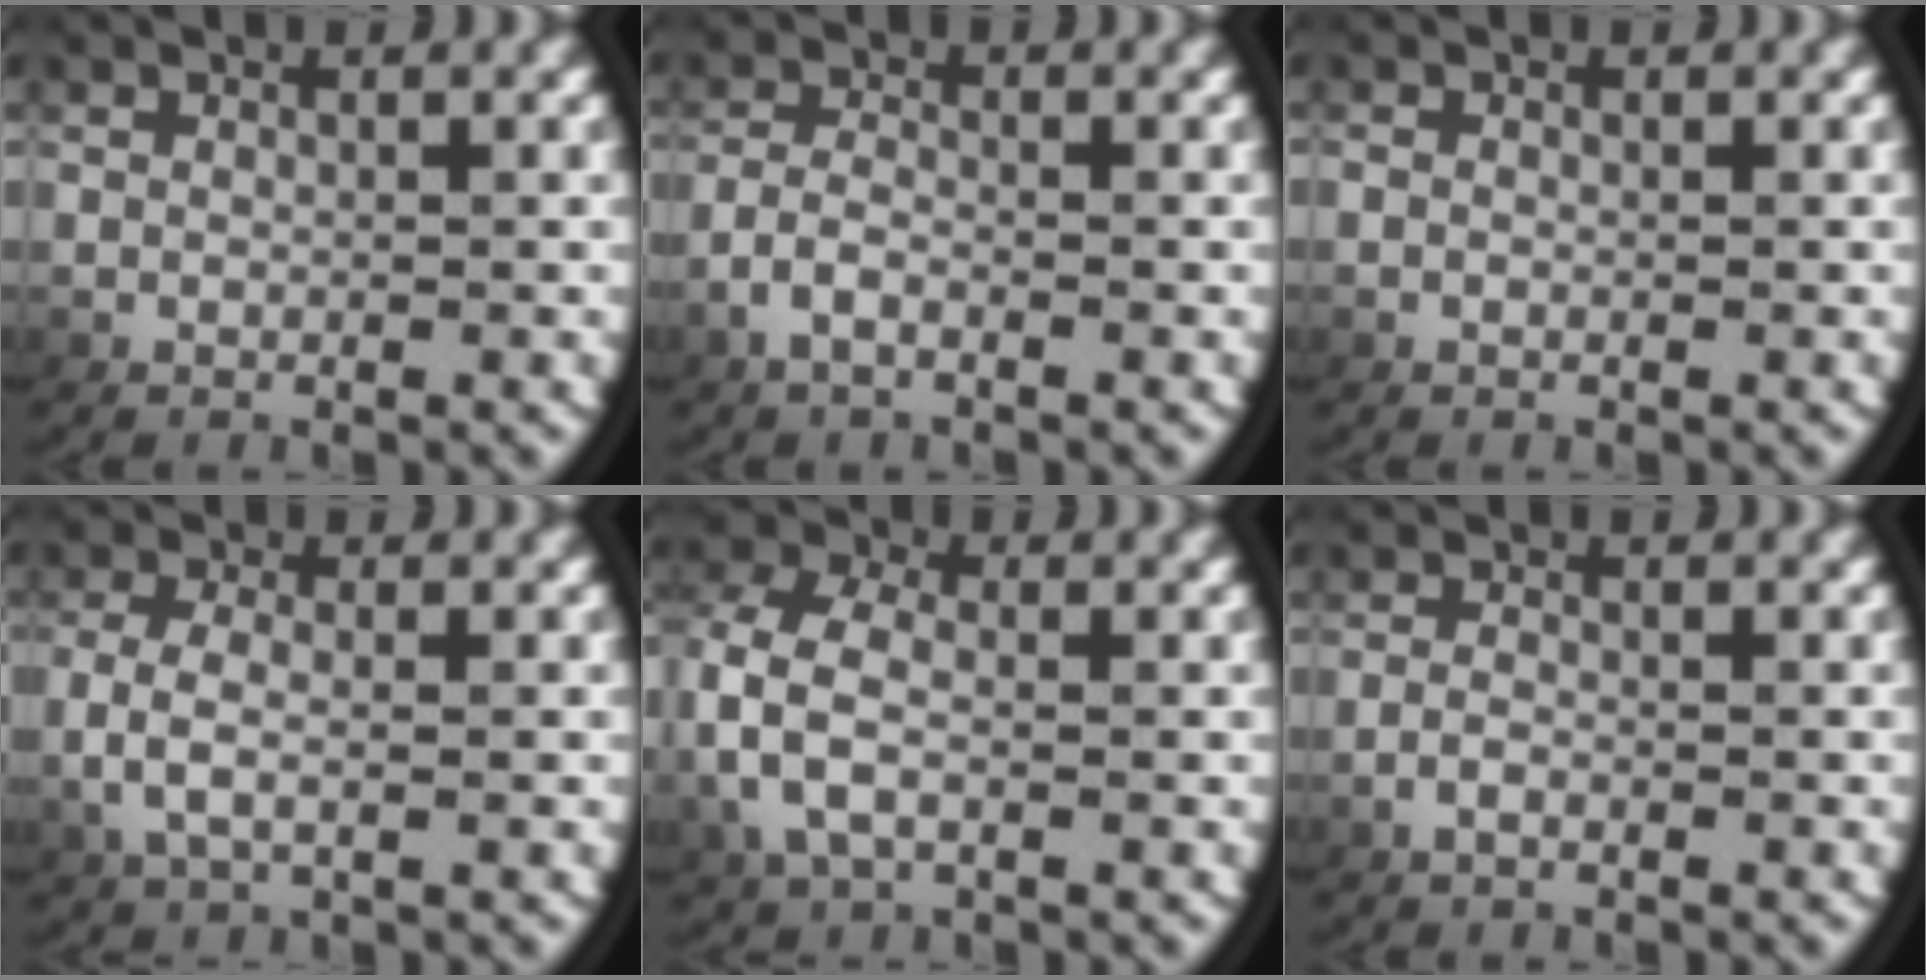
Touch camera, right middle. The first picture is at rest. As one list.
[{"total": 1.8, "force": [-1.2, 0.7, 1.3], "torque": [-0.035, 0.000, -0.022]}, {"total": 0.7, "force": [-0.3, 0.6, 0.2], "torque": [-0.006, 0.006, -0.012]}, {"total": 2.8, "force": [-0.3, 1.4, 2.4], "torque": [-0.067, -0.004, 0.000]}, {"total": 4.2, "force": [-0.3, 2.9, 3.0], "torque": [-0.094, -0.008, -0.001]}, {"total": 1.1, "force": [-0.9, 0.1, 0.6], "torque": [-0.023, 0.000, -0.017]}]